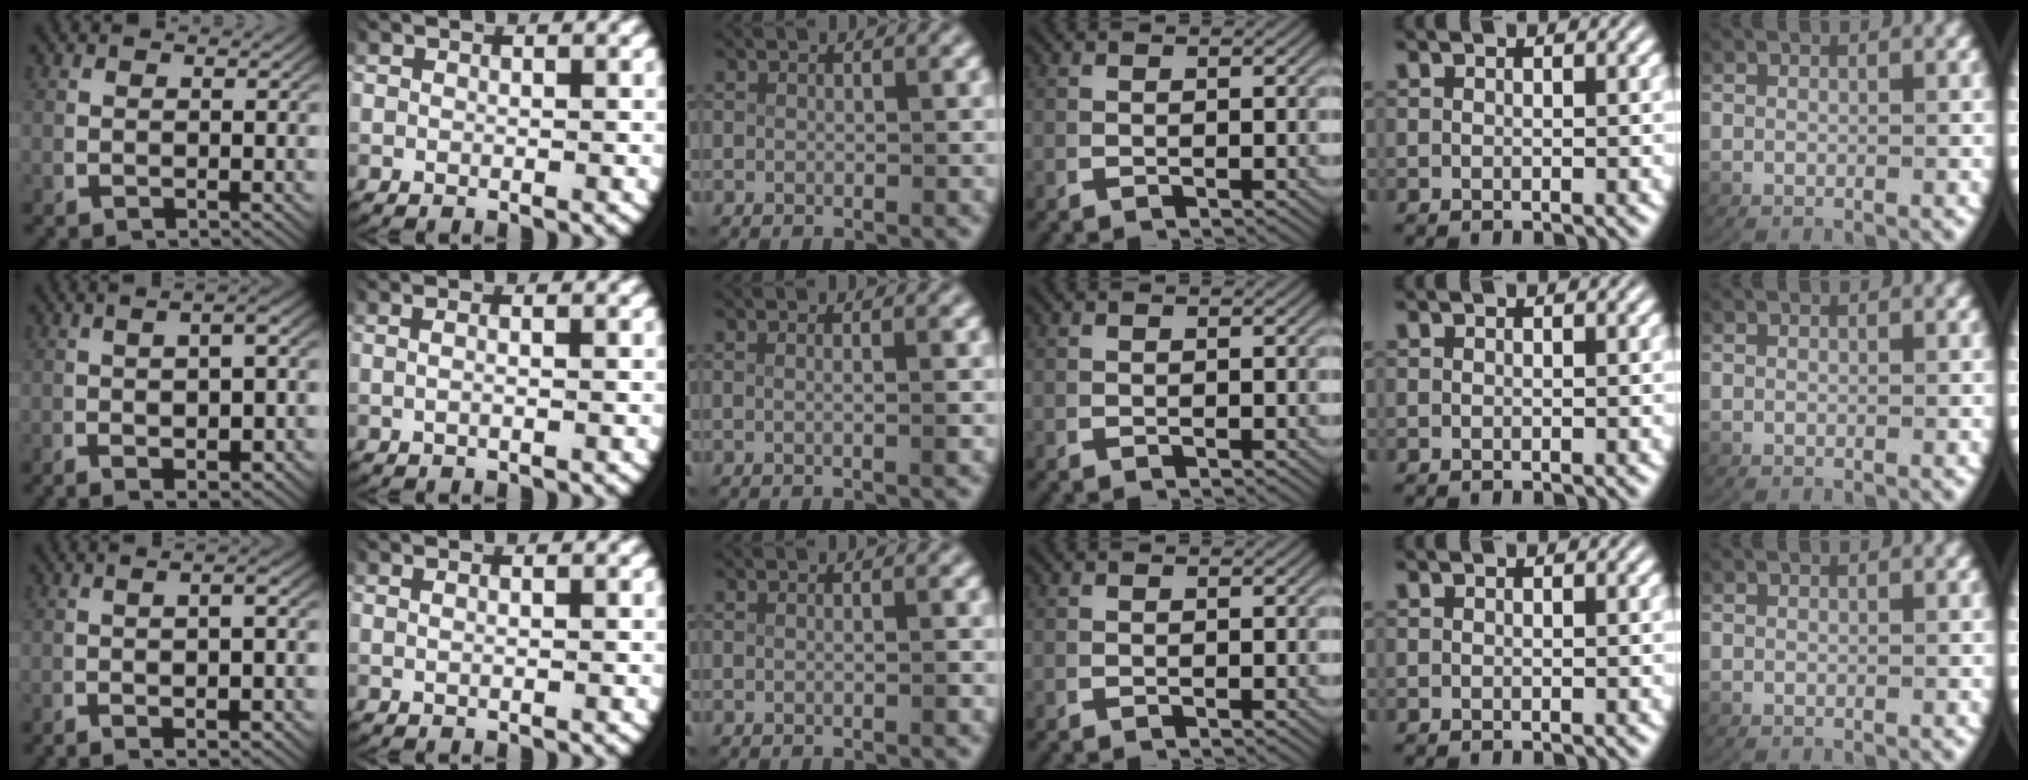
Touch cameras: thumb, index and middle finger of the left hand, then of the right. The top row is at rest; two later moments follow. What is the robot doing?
{"motion": "lift_and_place", "object": "towel"}